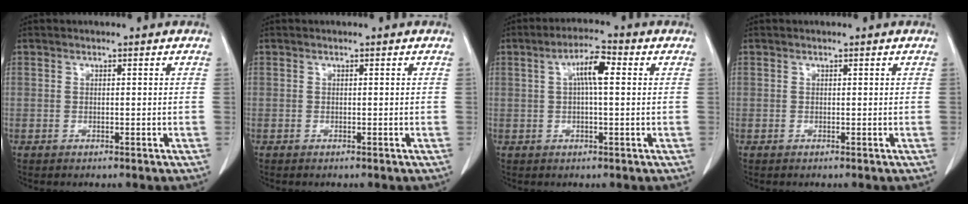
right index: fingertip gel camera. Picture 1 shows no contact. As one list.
[{"total": 0.0}, {"total": 5.3, "force": [1.1, 1.0, 5.1], "torque": [-0.093, 0.015, 0.017]}, {"total": 0.0}]